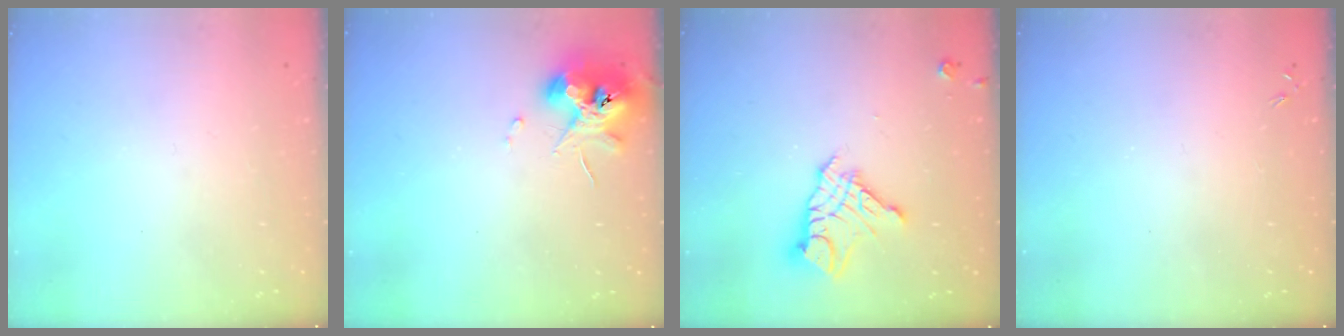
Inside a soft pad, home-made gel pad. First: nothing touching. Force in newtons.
{"total": 10.3, "press": 10.2, "slide": 1.4}
{"total": 12.2, "press": 12.2, "slide": 1.2}
{"total": 0.0}